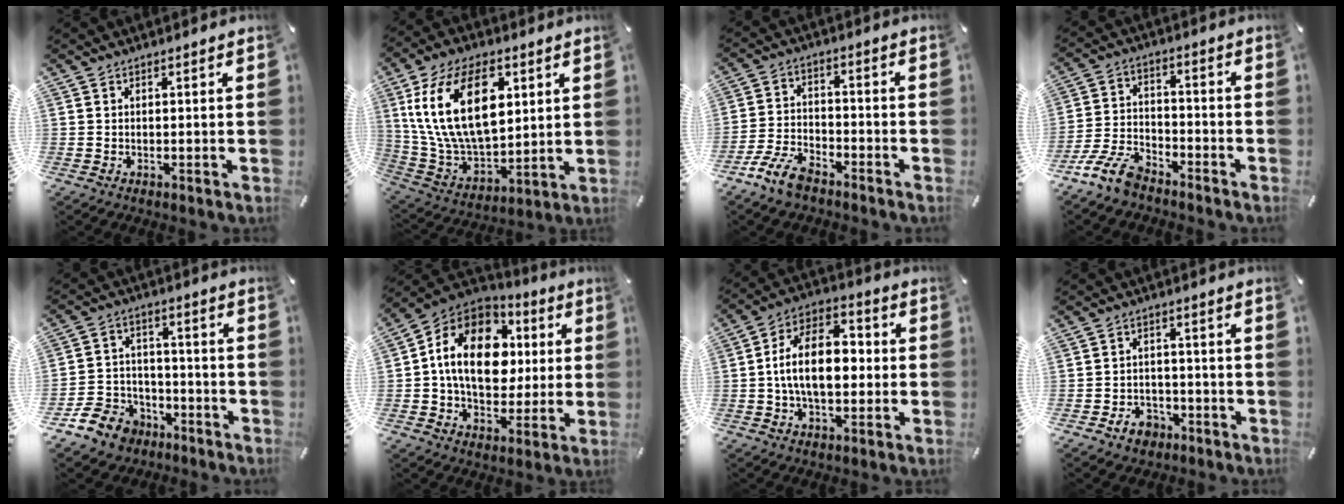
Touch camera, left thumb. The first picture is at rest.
{"total": 22.7, "force": [6.7, 13.7, 16.8], "torque": [-0.358, -0.007, 0.111]}
{"total": 9.0, "force": [-6.9, 3.7, 4.3], "torque": [-0.095, 0.028, -0.134]}
{"total": 10.3, "force": [-8.4, 3.9, 4.5], "torque": [-0.097, 0.041, -0.165]}
{"total": 11.3, "force": [-7.2, 8.1, 3.1], "torque": [-0.063, 0.060, -0.129]}
{"total": 18.2, "force": [1.7, 13.1, 12.5], "torque": [-0.238, 0.008, 0.029]}
{"total": 14.2, "force": [-1.0, 8.9, 11.0], "torque": [-0.210, 0.013, -0.020]}
{"total": 5.6, "force": [-3.2, 4.2, 2.0], "torque": [-0.035, 0.020, -0.057]}